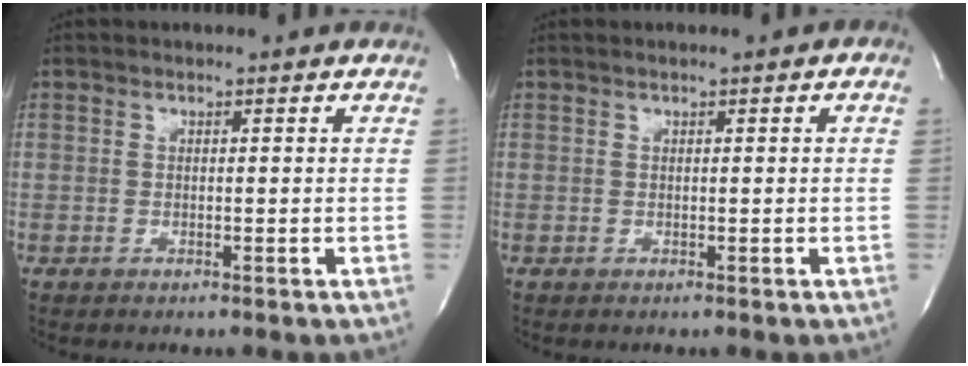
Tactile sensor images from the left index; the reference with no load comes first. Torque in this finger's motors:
{"motor_torque": [0.55, -0.45, 0.24, 0.01]}